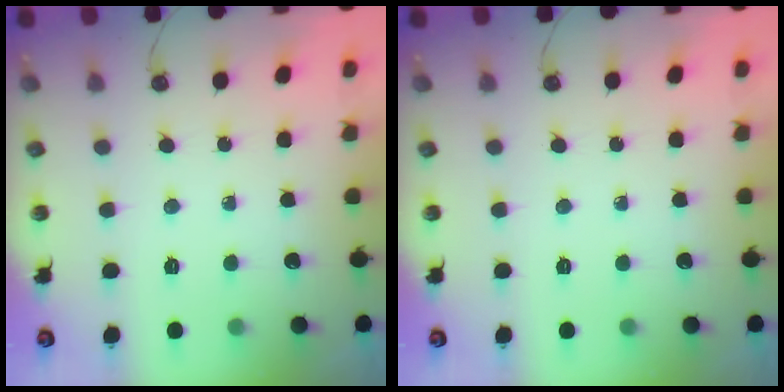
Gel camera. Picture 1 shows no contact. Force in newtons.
{"total": 0.0}